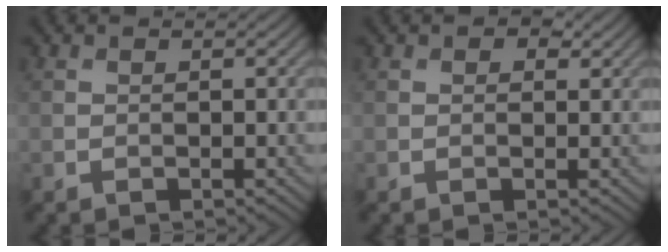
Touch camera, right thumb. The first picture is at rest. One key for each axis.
{"total": 1.7, "fx": 0.9, "fy": 1.0, "fz": 1.0, "tx": -0.012, "ty": -0.002, "tz": 0.012}